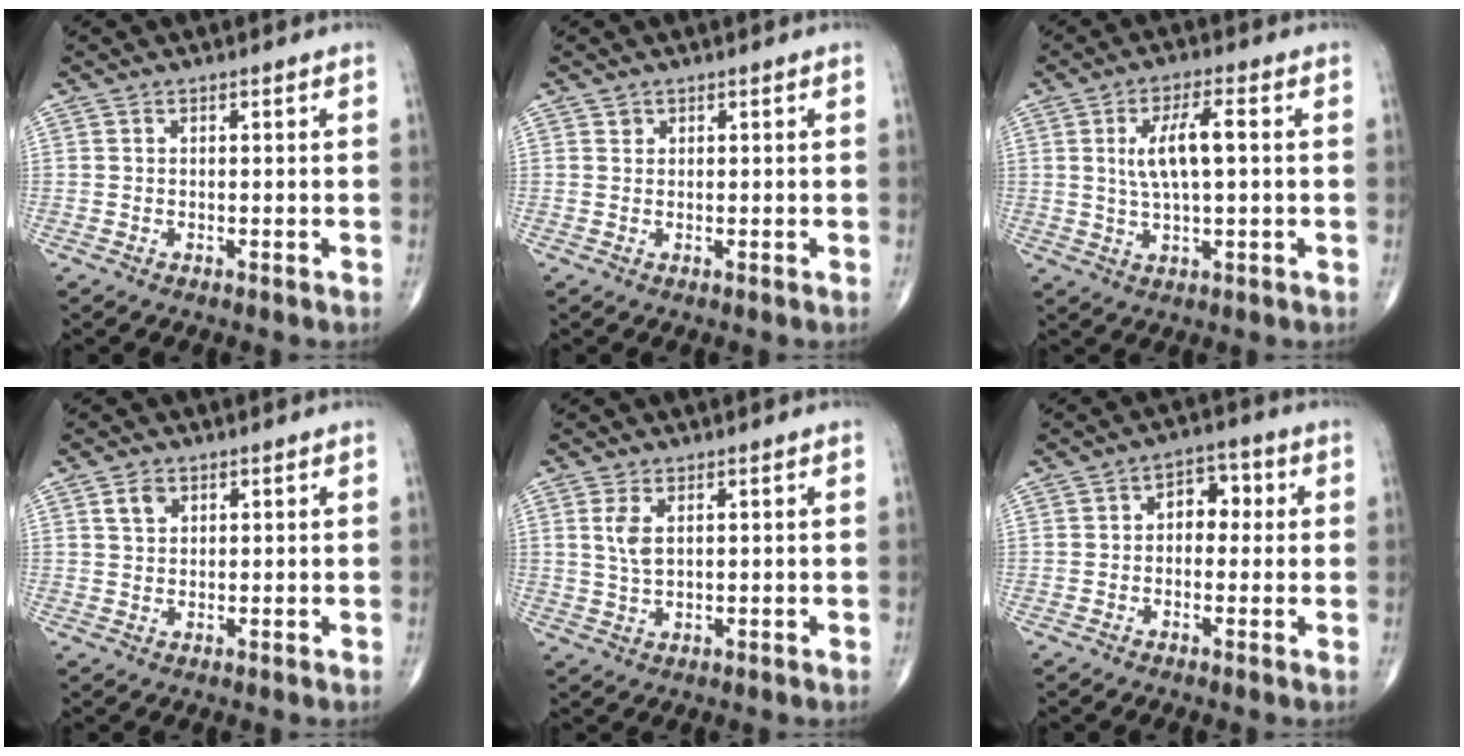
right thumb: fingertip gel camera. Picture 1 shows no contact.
{"total": 0.7, "force": [0.4, 0.6, 0.1], "torque": [0.007, -0.001, 0.005]}
{"total": 8.3, "force": [1.2, 2.5, 7.8], "torque": [-0.150, 0.004, 0.022]}
{"total": 2.8, "force": [1.4, 1.9, 1.5], "torque": [-0.021, -0.003, 0.026]}
{"total": 3.7, "force": [1.2, 1.8, 3.1], "torque": [-0.063, -0.004, 0.030]}
{"total": 5.7, "force": [0.6, 4.0, 4.0], "torque": [-0.023, 0.019, -0.001]}